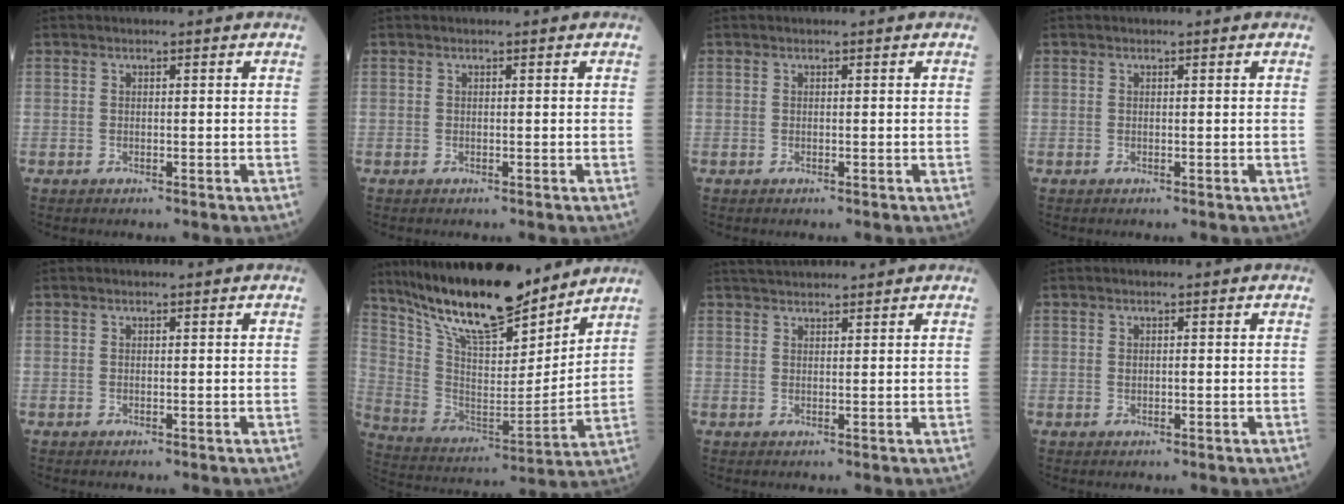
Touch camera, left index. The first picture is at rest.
{"total": 0.0}
{"total": 0.0}
{"total": 0.0}
{"total": 0.0}
{"total": 20.3, "force": [16.9, 4.4, 10.3], "torque": [-0.185, -0.008, 0.302]}
{"total": 4.9, "force": [4.6, 0.5, 1.6], "torque": [-0.024, 0.037, 0.077]}
{"total": 0.7, "force": [0.1, 0.4, 0.6], "torque": [-0.012, 0.000, 0.003]}